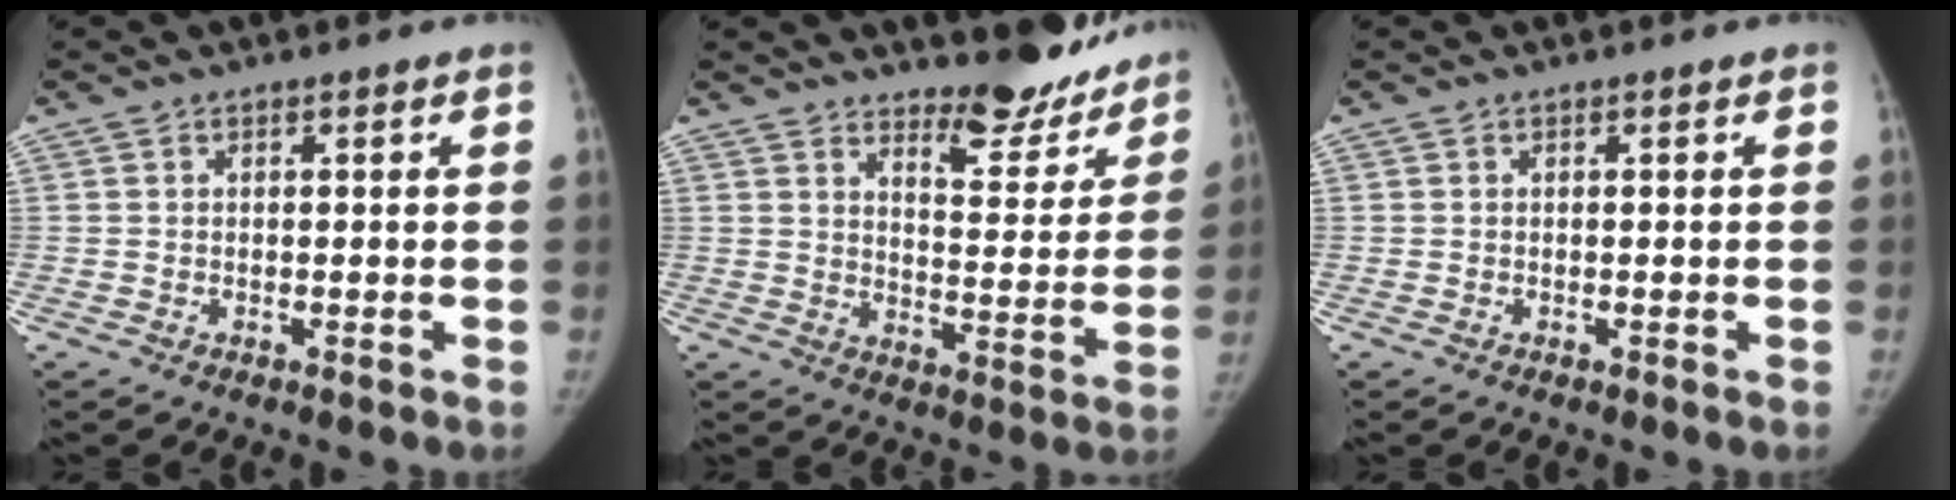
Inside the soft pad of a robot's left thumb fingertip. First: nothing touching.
{"total": 12.8, "force": [11.3, 3.9, 4.6], "torque": [-0.025, -0.103, 0.156]}
{"total": 0.0}